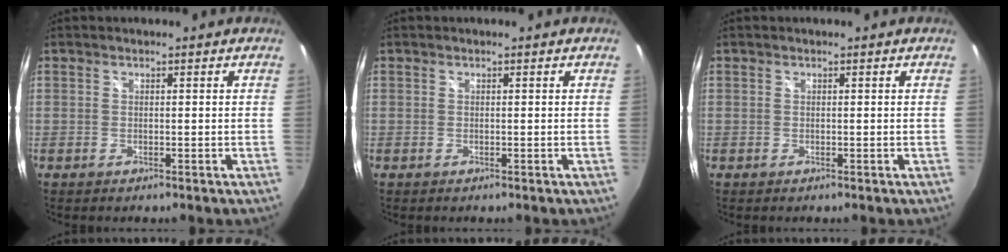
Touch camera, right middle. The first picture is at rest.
{"total": 0.0}
{"total": 0.0}